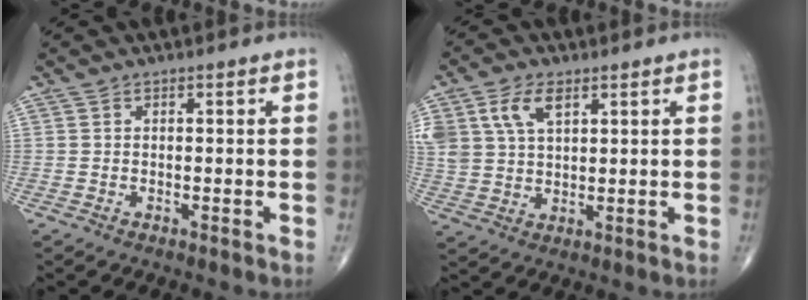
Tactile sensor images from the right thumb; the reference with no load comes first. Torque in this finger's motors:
{"motor_torque": [1.04, 1.23, 0.94, 0.61, 0.09]}